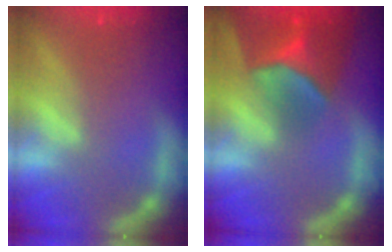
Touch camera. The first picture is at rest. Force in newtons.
{"total": 8.9}